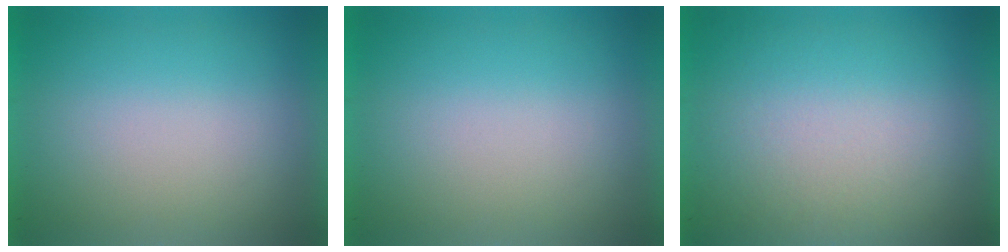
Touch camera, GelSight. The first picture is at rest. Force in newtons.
{"total": 0.0}
{"total": 2.6}